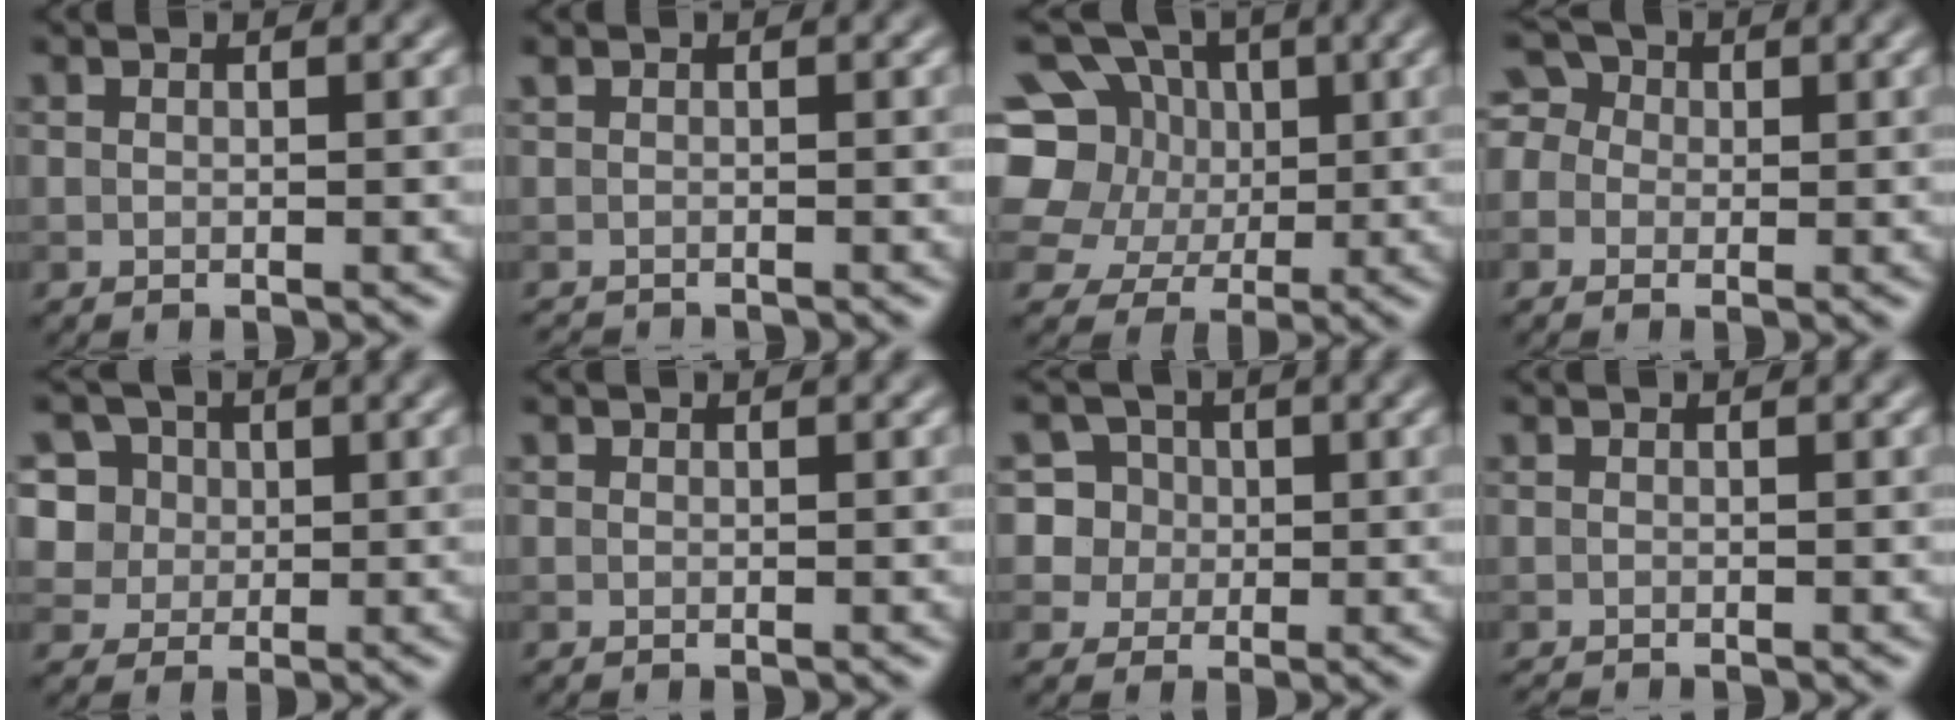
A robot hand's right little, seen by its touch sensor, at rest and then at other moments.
{"total": 0.9, "force": [-0.9, 0.2, 0.1], "torque": [0.000, -0.008, -0.016]}
{"total": 9.4, "force": [1.9, 8.1, 4.5], "torque": [-0.101, 0.031, 0.005]}
{"total": 4.3, "force": [0.7, 3.7, 1.9], "torque": [-0.035, 0.029, -0.022]}
{"total": 9.3, "force": [4.1, 7.4, 3.8], "torque": [-0.085, 0.030, 0.049]}
{"total": 0.0}
{"total": 7.6, "force": [2.2, 7.0, 2.1], "torque": [-0.049, 0.040, 0.021]}
{"total": 0.7, "force": [-0.7, 0.0, 0.0], "torque": [0.003, -0.005, -0.013]}